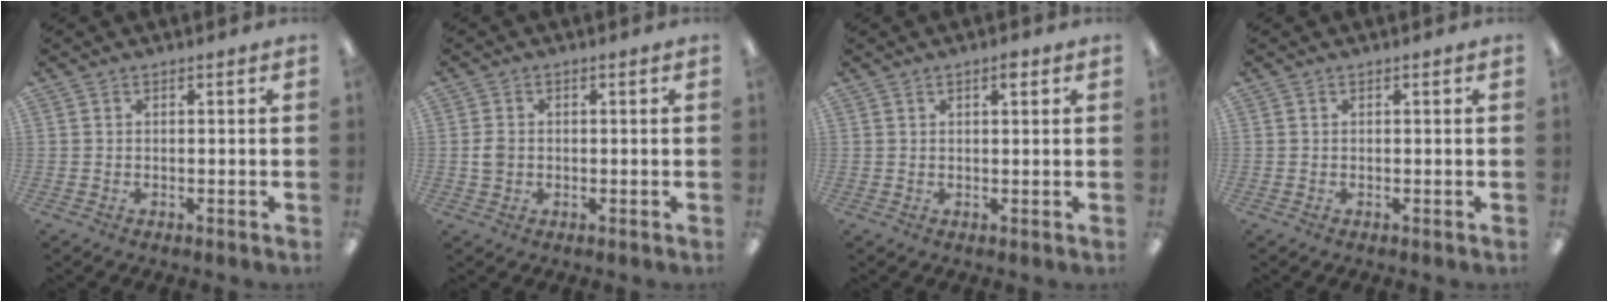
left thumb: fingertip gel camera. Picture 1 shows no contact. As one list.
[{"total": 2.6, "force": [-0.1, 2.1, 1.5], "torque": [-0.019, 0.001, -0.005]}, {"total": 2.2, "force": [1.3, 0.6, 1.6], "torque": [-0.027, 0.001, 0.019]}, {"total": 0.0}]